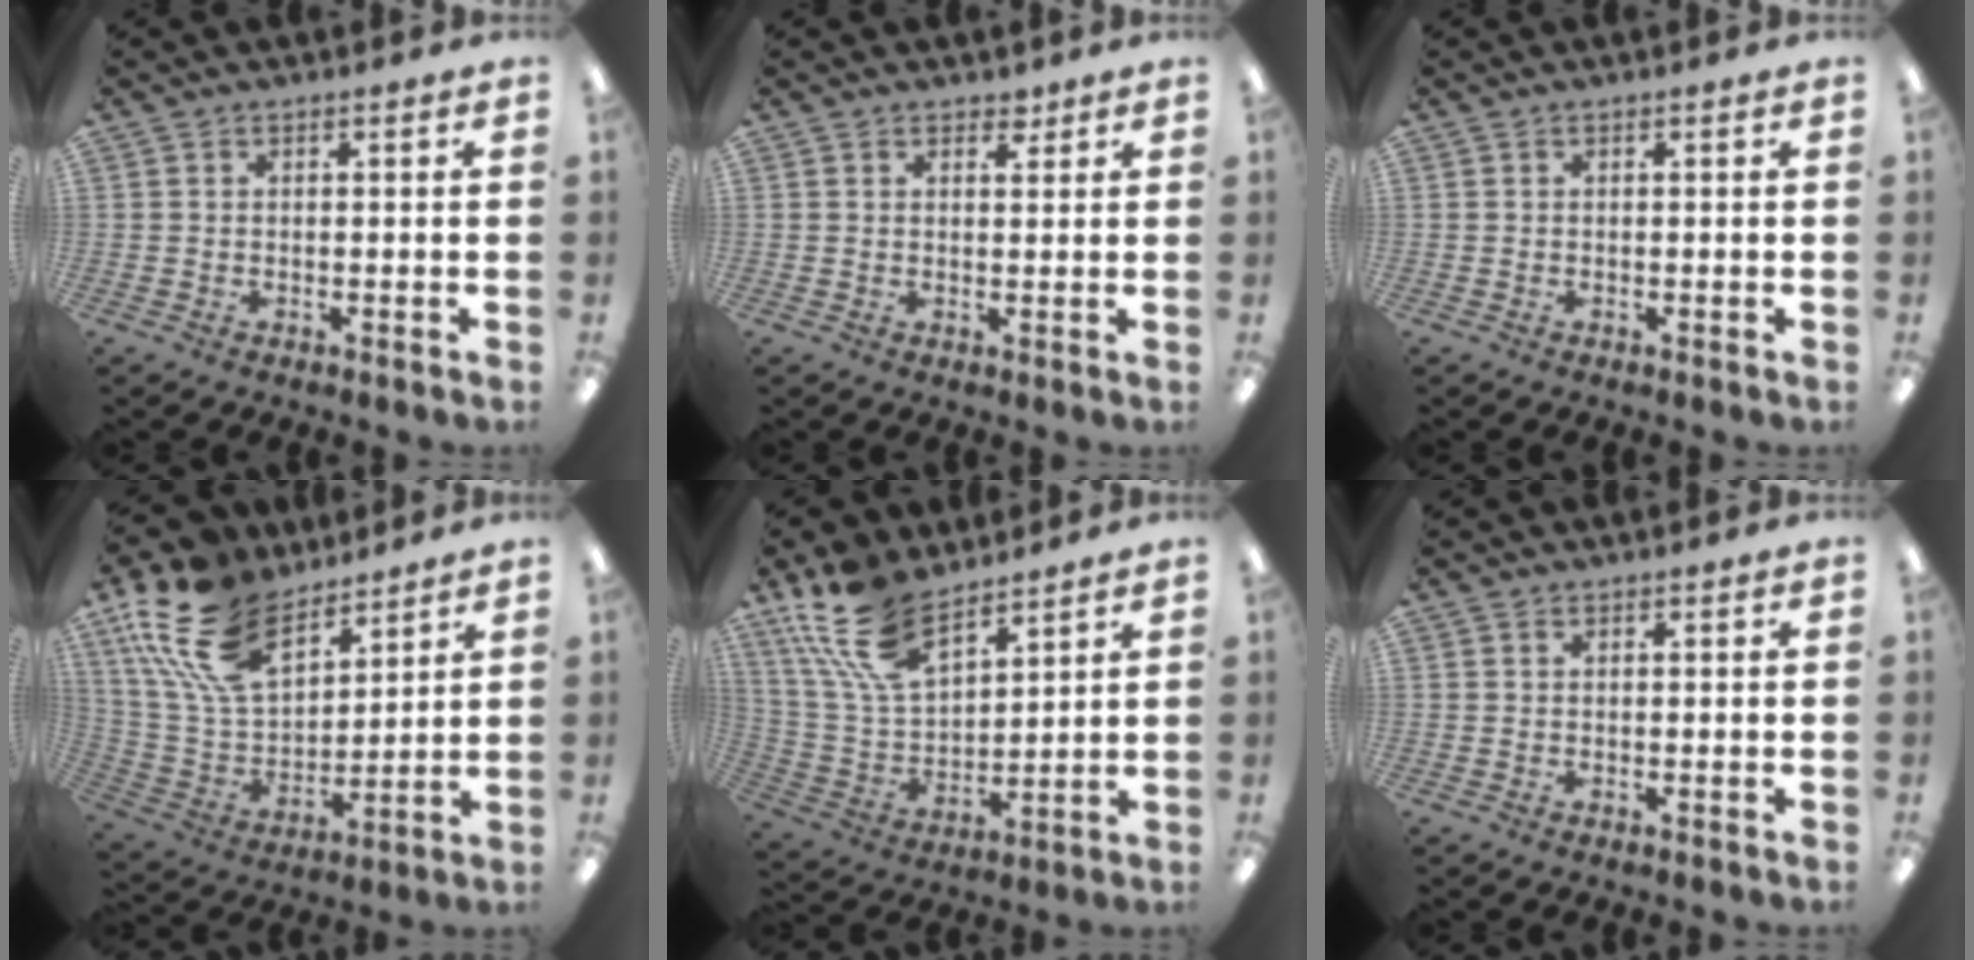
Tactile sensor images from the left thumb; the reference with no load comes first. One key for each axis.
{"total": 2.3, "fx": 1.8, "fy": 1.1, "fz": 0.7, "tx": 0.000, "ty": -0.006, "tz": 0.030}
{"total": 0.0}
{"total": 20.5, "fx": 12.9, "fy": 10.9, "fz": 11.7, "tx": -0.261, "ty": -0.057, "tz": 0.239}
{"total": 16.7, "fx": 11.2, "fy": 7.8, "fz": 9.7, "tx": -0.221, "ty": -0.040, "tz": 0.205}
{"total": 0.0}